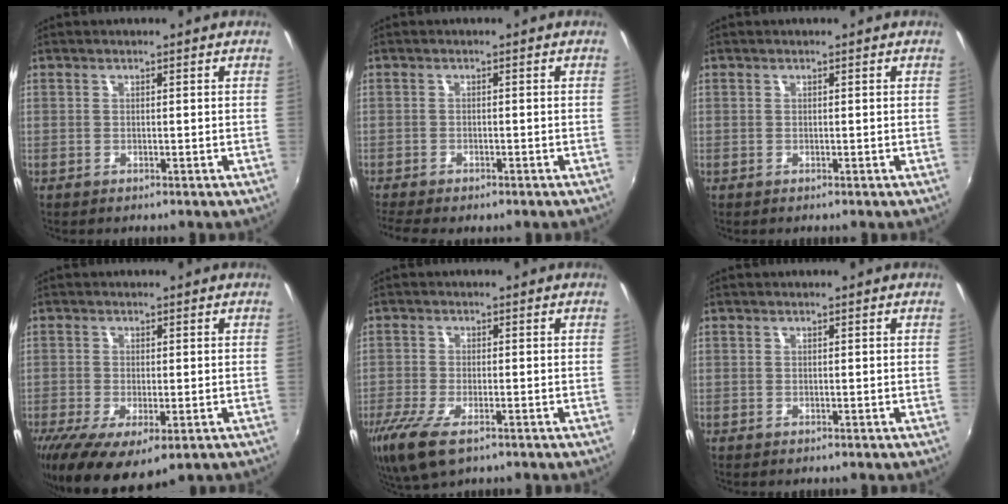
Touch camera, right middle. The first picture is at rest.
{"total": 5.5, "force": [-4.5, 1.2, 2.9], "torque": [-0.072, -0.029, -0.075]}
{"total": 0.0}
{"total": 10.4, "force": [-5.1, 3.9, 8.2], "torque": [-0.165, -0.050, -0.081]}
{"total": 8.9, "force": [-5.4, 2.9, 6.5], "torque": [-0.151, -0.038, -0.101]}
{"total": 0.0}